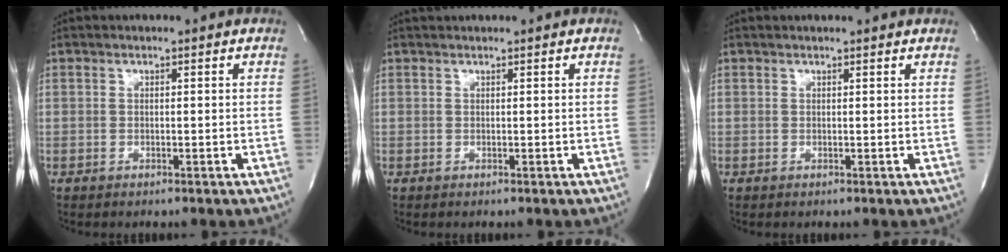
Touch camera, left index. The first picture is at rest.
{"total": 1.2, "force": [1.1, -0.2, 0.3], "torque": [-0.003, 0.018, 0.025]}
{"total": 2.3, "force": [2.2, 0.1, 0.6], "torque": [-0.011, 0.011, 0.023]}